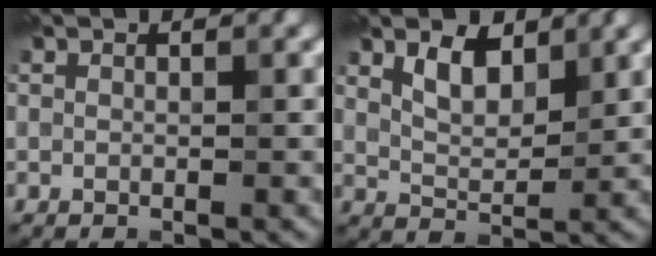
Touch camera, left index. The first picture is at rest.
{"total": 3.2, "force": [1.9, 1.5, 2.0], "torque": [-0.042, 0.005, 0.035]}